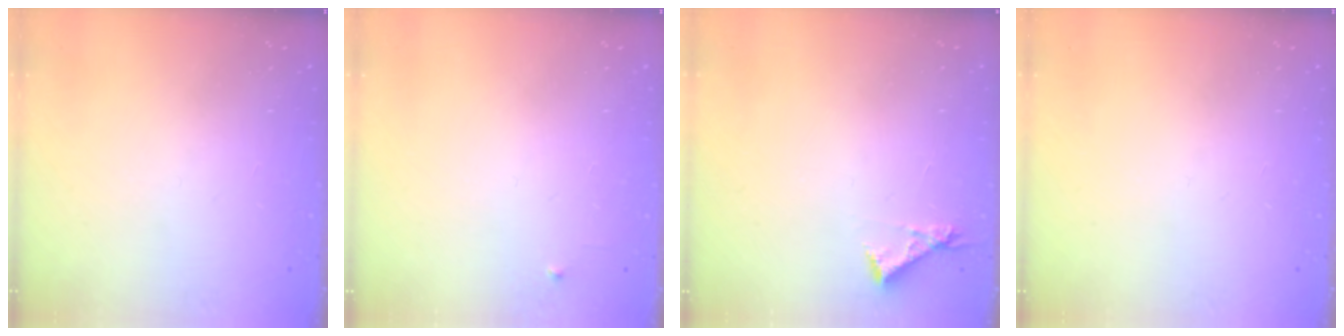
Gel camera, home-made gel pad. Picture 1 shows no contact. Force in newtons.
{"total": 2.4, "press": 2.3, "slide": 0.4}
{"total": 4.7, "press": 4.7, "slide": 0.4}
{"total": 0.0}